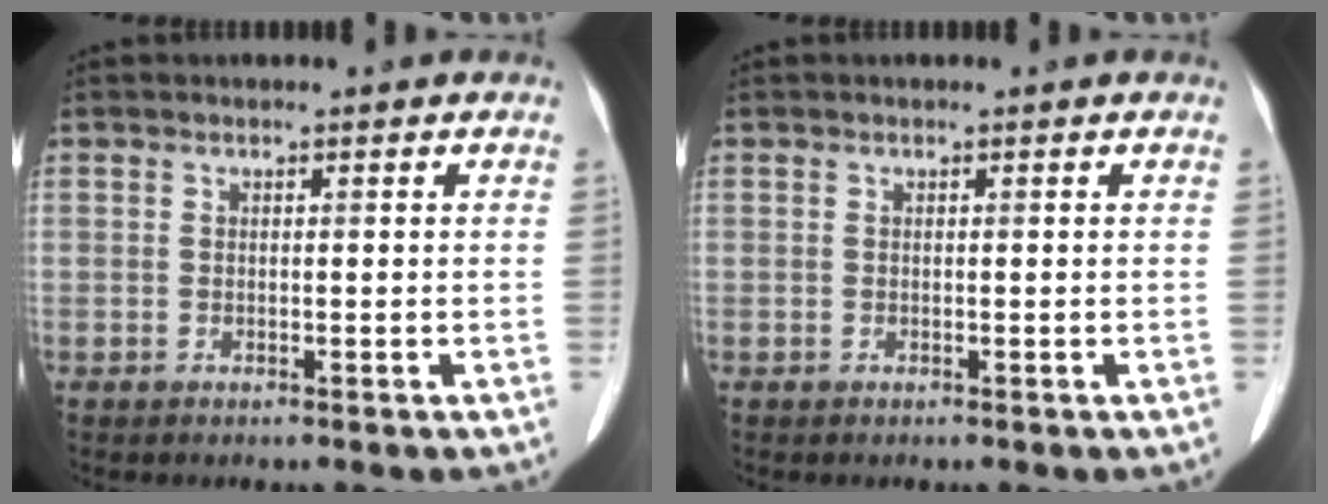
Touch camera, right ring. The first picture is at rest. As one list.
[{"total": 0.0}]